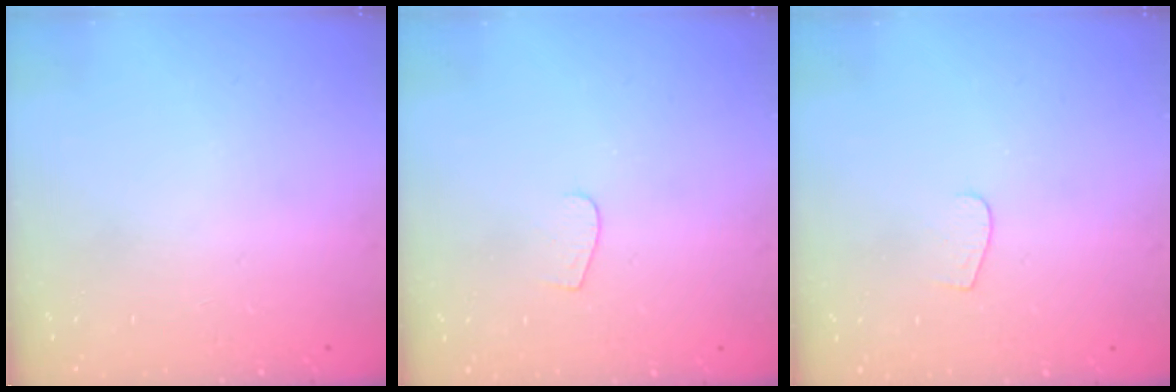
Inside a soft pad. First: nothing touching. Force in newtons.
{"total": 3.7, "press": 3.7, "slide": 0.3}
{"total": 3.7, "press": 3.7, "slide": 0.3}